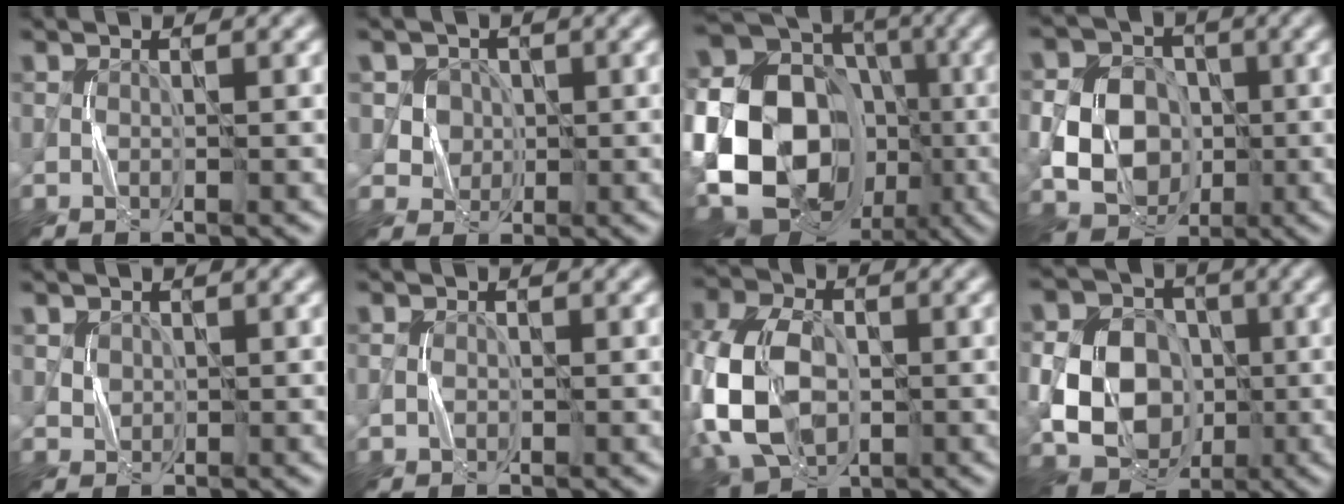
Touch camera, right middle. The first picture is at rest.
{"total": 3.6, "force": [1.2, 3.3, 0.8], "torque": [-0.006, 0.007, 0.023]}
{"total": 25.6, "force": [-5.6, 22.0, 11.9], "torque": [-0.235, -0.007, -0.151]}
{"total": 8.7, "force": [-1.0, 7.6, 4.2], "torque": [-0.067, 0.002, -0.033]}
{"total": 1.2, "force": [0.7, 1.0, 0.1], "torque": [0.001, 0.001, 0.017]}
{"total": 0.7, "force": [0.0, 0.7, 0.2], "torque": [-0.001, 0.002, -0.001]}
{"total": 11.5, "force": [-1.5, 7.9, 8.2], "torque": [-0.195, -0.004, -0.042]}
{"total": 10.3, "force": [-1.1, 8.6, 5.5], "torque": [-0.095, -0.005, -0.032]}